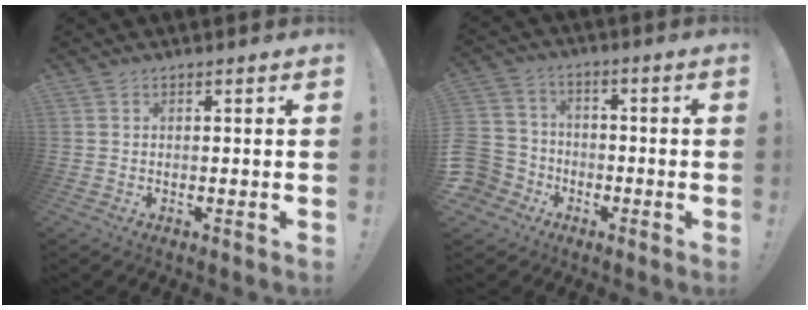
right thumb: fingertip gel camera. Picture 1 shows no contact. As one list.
[{"total": 10.0, "force": [-3.6, 9.0, 2.7], "torque": [-0.058, 0.029, -0.059]}]